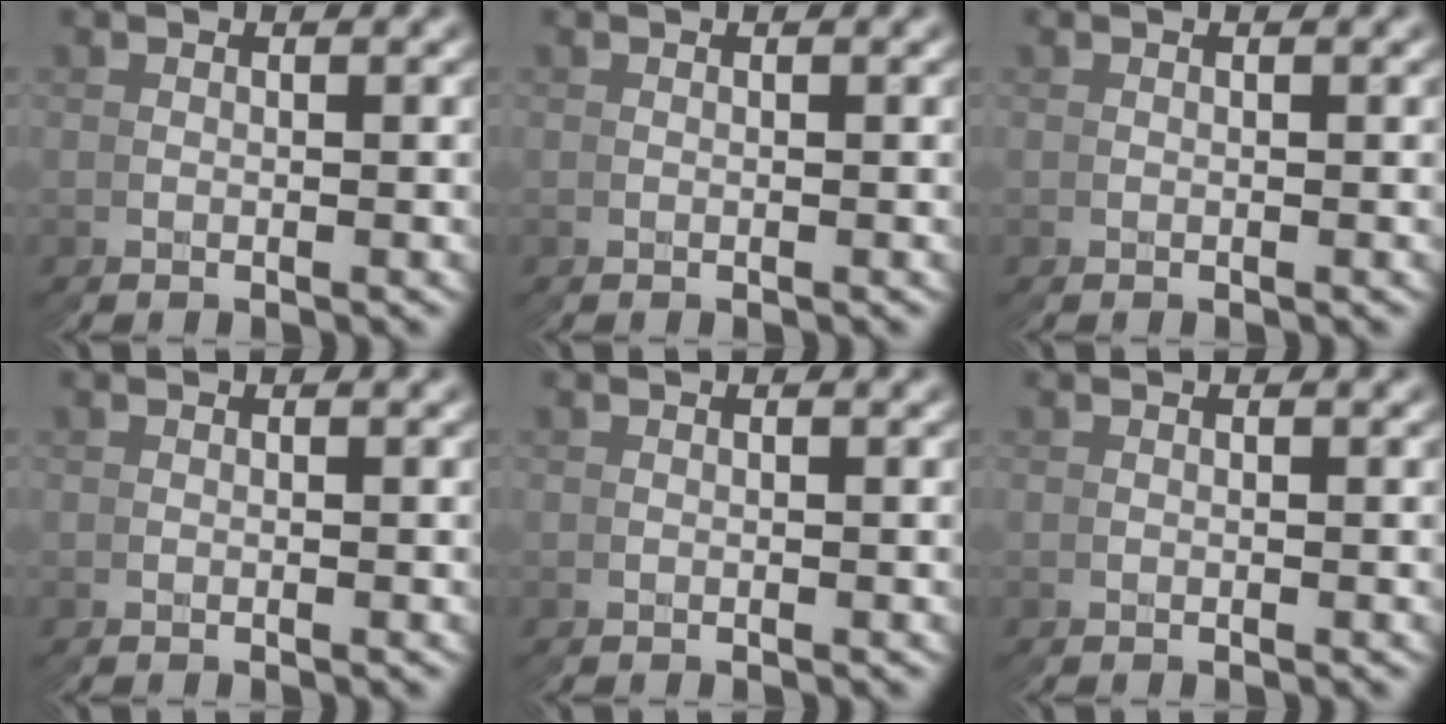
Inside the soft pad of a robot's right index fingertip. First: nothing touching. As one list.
[{"total": 0.0}, {"total": 0.0}, {"total": 0.0}, {"total": 0.0}, {"total": 0.0}]